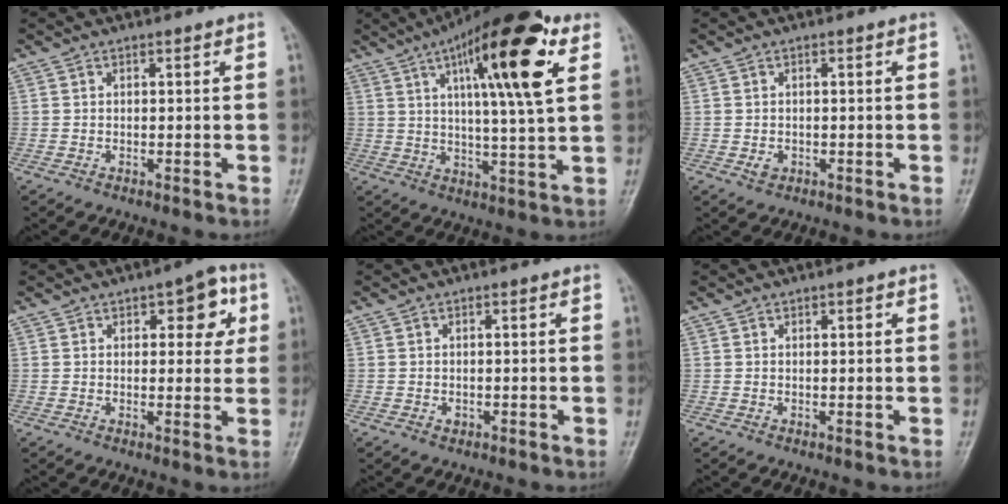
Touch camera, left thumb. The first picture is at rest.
{"total": 19.0, "force": [7.5, 4.0, 17.0], "torque": [-0.253, -0.012, 0.114]}
{"total": 1.7, "force": [-0.5, 1.3, 0.9], "torque": [-0.008, 0.002, -0.006]}
{"total": 7.4, "force": [2.8, 3.7, 5.7], "torque": [-0.035, -0.003, 0.027]}
{"total": 0.9, "force": [-0.3, 0.7, 0.4], "torque": [-0.002, 0.002, -0.003]}
{"total": 0.9, "force": [0.4, 0.4, 0.7], "torque": [-0.006, 0.002, 0.005]}